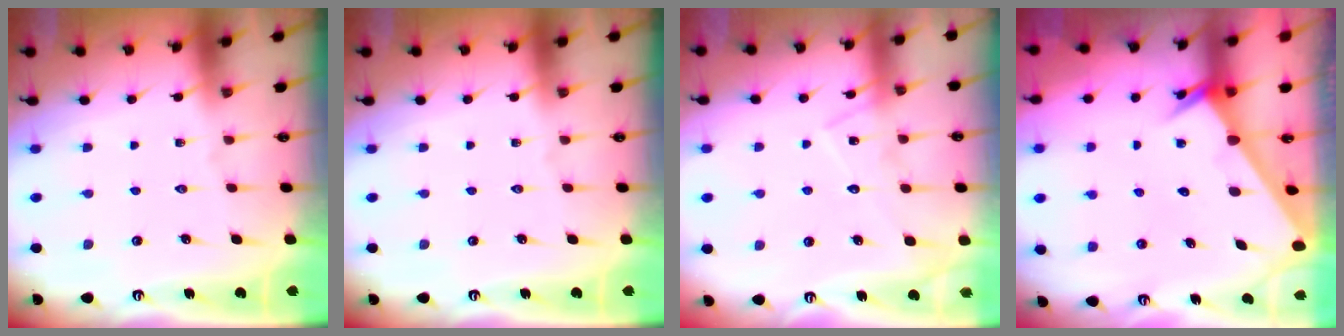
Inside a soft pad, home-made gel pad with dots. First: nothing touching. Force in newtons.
{"total": 0.0}
{"total": 11.1, "press": 11.1, "slide": 0.9}
{"total": 2.3, "press": 2.3, "slide": 0.1}